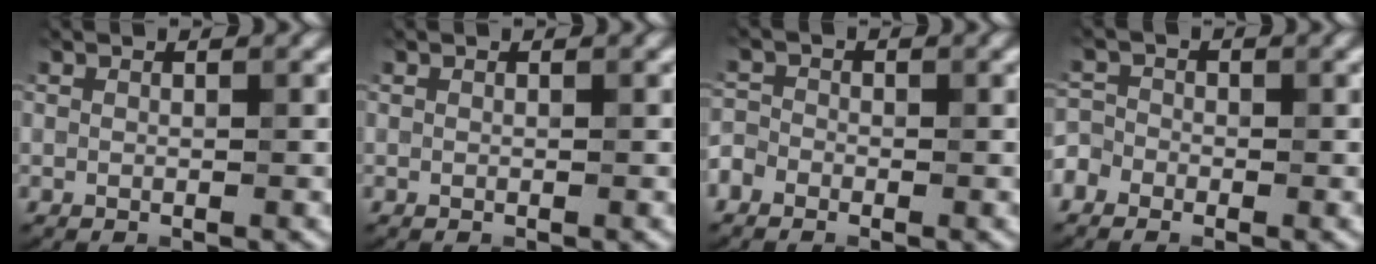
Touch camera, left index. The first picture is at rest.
{"total": 0.0}
{"total": 1.8, "force": [-1.1, 1.3, 0.6], "torque": [-0.006, 0.009, -0.024]}
{"total": 2.4, "force": [-1.5, 1.8, 0.6], "torque": [-0.006, 0.010, -0.036]}